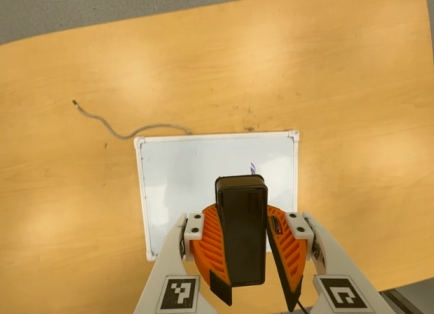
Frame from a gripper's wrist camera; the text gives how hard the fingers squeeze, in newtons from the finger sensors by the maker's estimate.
{"total": 9.8, "left": 9.9, "right": 9.7}